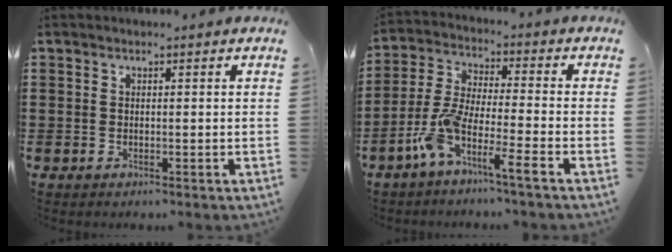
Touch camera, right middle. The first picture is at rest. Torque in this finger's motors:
{"motor_torque": [1.93, -0.21, 0.81, 0.18]}